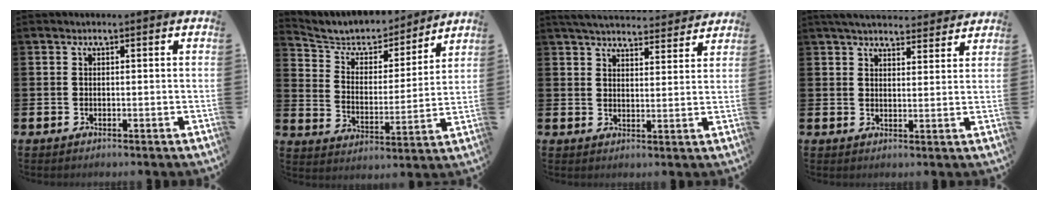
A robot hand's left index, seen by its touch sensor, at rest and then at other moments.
{"total": 6.1, "force": [5.5, 2.5, 0.8], "torque": [-0.054, -0.041, 0.090]}
{"total": 5.4, "force": [5.3, 1.0, 0.7], "torque": [-0.027, -0.033, 0.093]}
{"total": 4.9, "force": [4.7, 0.9, 0.9], "torque": [-0.026, -0.022, 0.085]}